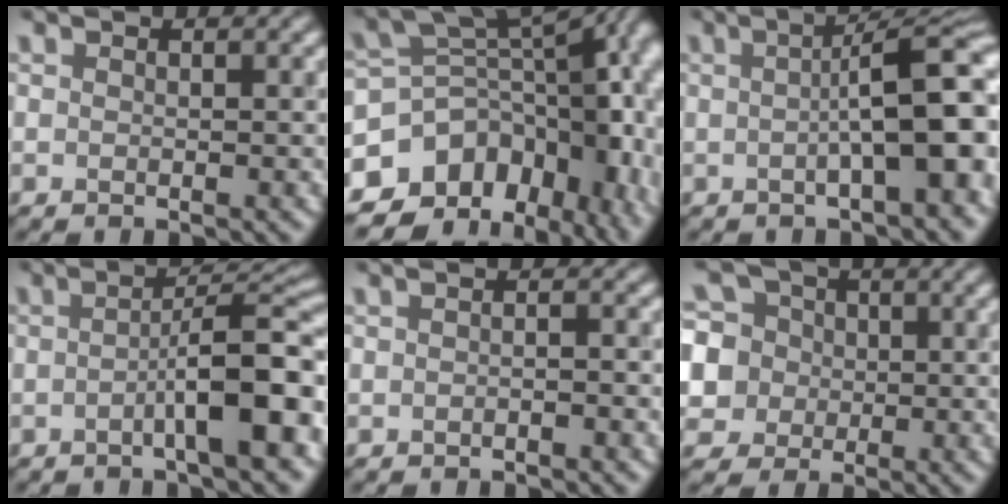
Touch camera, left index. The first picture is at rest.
{"total": 16.7, "force": [-5.8, 11.4, 10.7], "torque": [-0.157, -0.014, -0.065]}
{"total": 10.0, "force": [0.0, 3.0, 9.5], "torque": [-0.101, 0.016, -0.001]}
{"total": 7.5, "force": [-2.0, 1.6, 7.0], "torque": [-0.095, 0.020, -0.038]}
{"total": 0.9, "force": [-0.5, 0.2, 0.7], "torque": [-0.013, -0.002, -0.012]}
{"total": 8.5, "force": [1.2, 7.8, 3.0], "torque": [-0.084, 0.034, -0.001]}